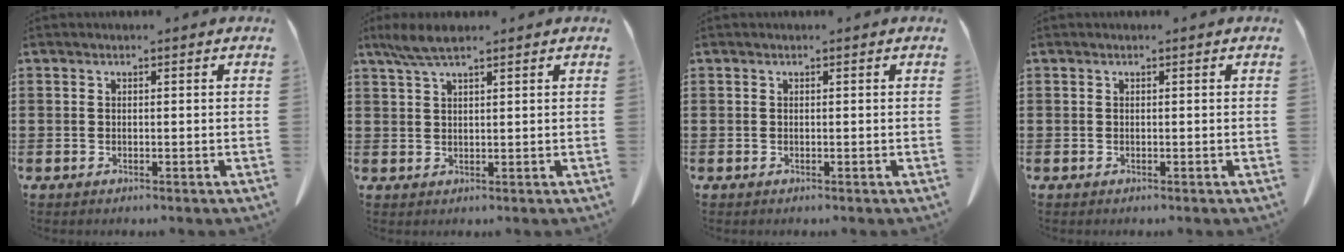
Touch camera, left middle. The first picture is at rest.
{"total": 4.1, "force": [2.8, 0.6, 3.0], "torque": [-0.062, 0.000, 0.053]}
{"total": 0.0}
{"total": 0.0}